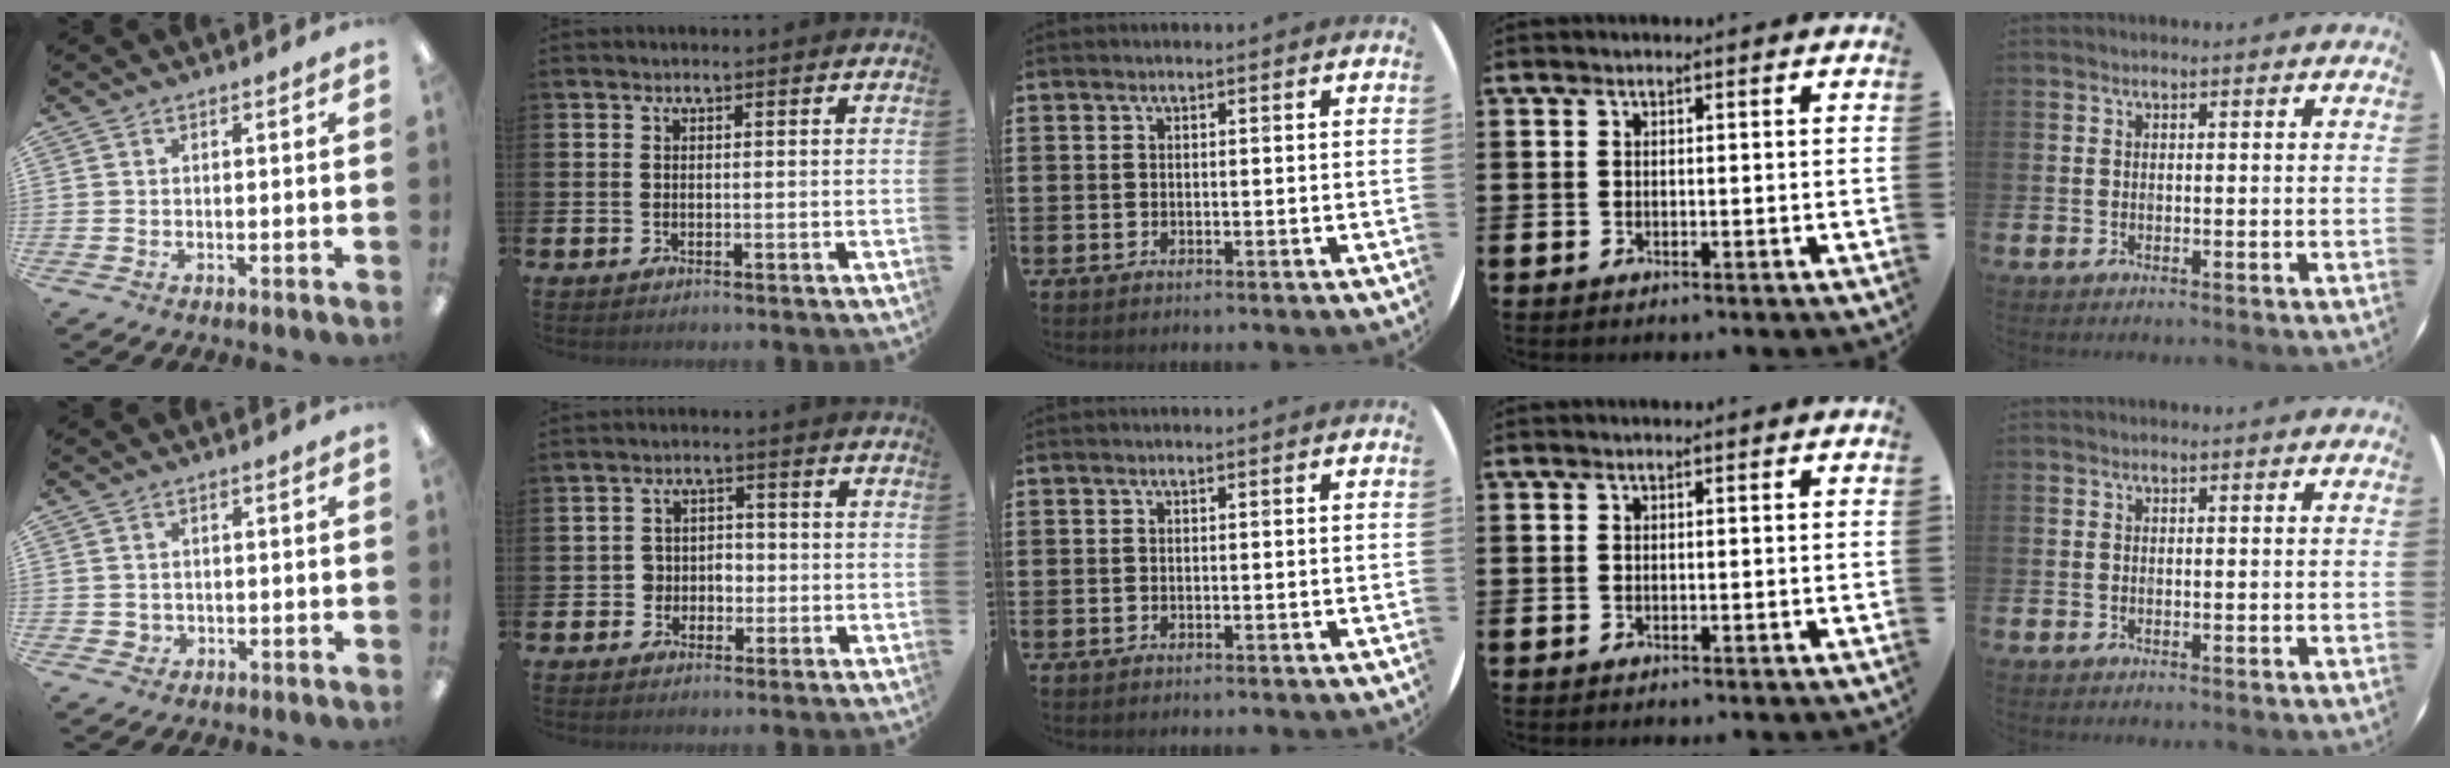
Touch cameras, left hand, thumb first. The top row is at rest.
{"thumb": {"total": 1.8, "force": [0.2, 1.7, 0.4], "torque": [-0.010, 0.003, 0.002]}, "index": {"total": 2.9, "force": [-0.9, 2.7, 0.5], "torque": [-0.021, 0.008, -0.025]}}